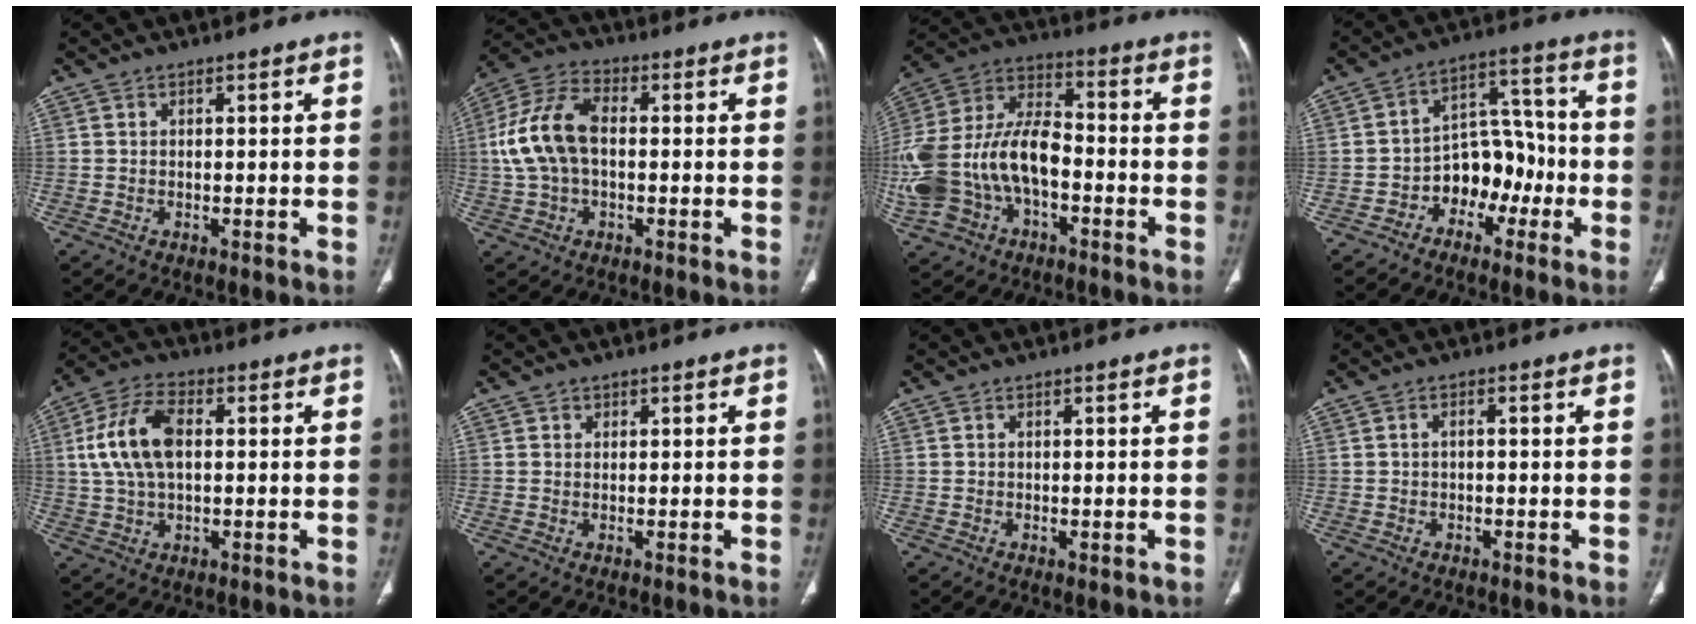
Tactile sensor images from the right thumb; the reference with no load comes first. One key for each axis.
{"total": 12.5, "fx": 0.3, "fy": 7.5, "fz": 10.0, "tx": -0.211, "ty": 0.031, "tz": 0.001}
{"total": 23.5, "fx": -5.1, "fy": 14.5, "fz": 17.8, "tx": -0.395, "ty": 0.043, "tz": -0.086}
{"total": 10.3, "fx": -3.9, "fy": 7.4, "fz": 6.0, "tx": -0.046, "ty": 0.057, "tz": -0.069}
{"total": 11.6, "fx": 1.5, "fy": 6.4, "fz": 9.6, "tx": -0.195, "ty": 0.019, "tz": 0.026}
{"total": 0.7, "fx": 0.3, "fy": 0.7, "fz": 0.0, "tx": 0.009, "ty": 0.002, "tz": 0.003}
{"total": 1.3, "fx": -0.4, "fy": 0.5, "fz": 1.1, "tx": -0.014, "ty": -0.002, "tz": -0.002}
{"total": 1.1, "fx": -0.2, "fy": 0.5, "fz": 0.9, "tx": -0.015, "ty": 0.007, "tz": -0.006}